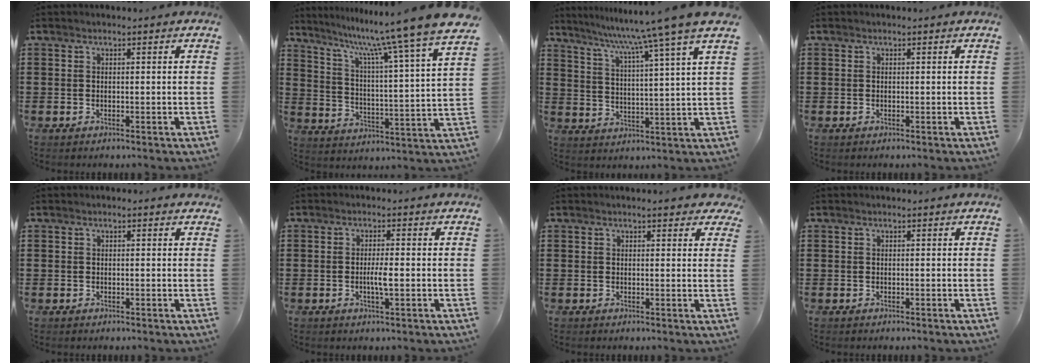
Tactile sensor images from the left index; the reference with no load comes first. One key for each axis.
{"total": 10.6, "fx": 9.1, "fy": -1.8, "fz": 5.0, "tx": -0.117, "ty": -0.077, "tz": 0.138}
{"total": 8.8, "fx": 7.1, "fy": -2.1, "fz": 4.7, "tx": -0.111, "ty": -0.049, "tz": 0.108}
{"total": 0.0}
{"total": 0.7, "fx": 0.0, "fy": 0.7, "fz": 0.1, "tx": -0.005, "ty": 0.006, "tz": -0.001}
{"total": 2.9, "fx": -0.5, "fy": 0.4, "fz": 2.8, "tx": -0.051, "ty": -0.001, "tz": -0.010}
{"total": 1.9, "fx": 1.5, "fy": 0.4, "fz": 1.1, "tx": -0.018, "ty": 0.002, "tz": 0.025}
{"total": 0.0}